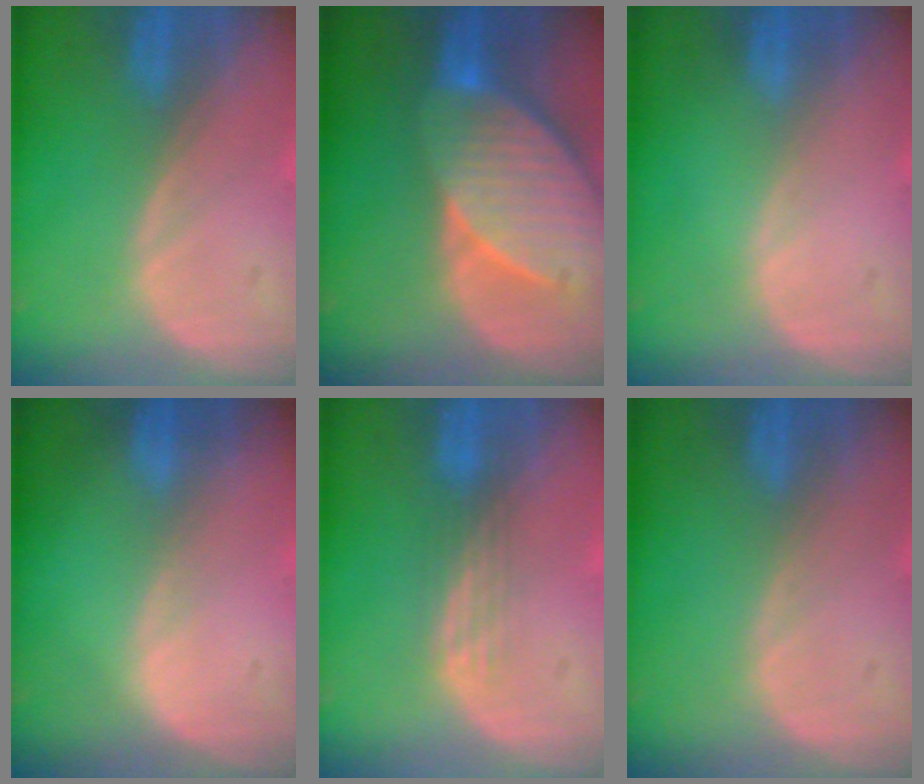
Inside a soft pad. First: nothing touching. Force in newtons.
{"total": 10.5, "press": 9.3, "slide": 5.0}
{"total": 0.0}
{"total": 0.5, "press": 0.3, "slide": 0.4}
{"total": 3.0, "press": 2.6, "slide": 1.4}
{"total": 0.0}